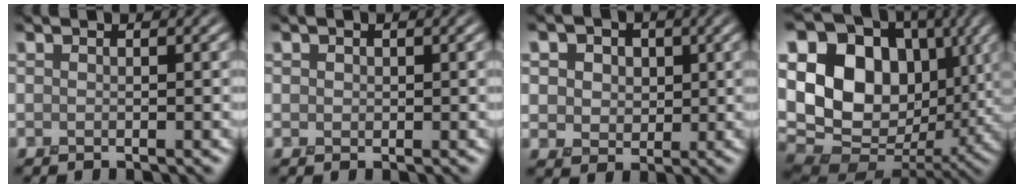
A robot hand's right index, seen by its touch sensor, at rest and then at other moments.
{"total": 0.7, "force": [0.1, 0.7, 0.1], "torque": [-0.003, -0.002, 0.003]}
{"total": 6.0, "force": [2.0, 4.9, 2.8], "torque": [-0.053, 0.016, 0.016]}
{"total": 16.2, "force": [3.1, 12.0, 10.4], "torque": [-0.187, 0.013, 0.061]}